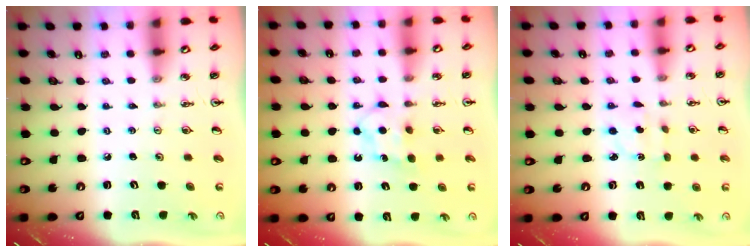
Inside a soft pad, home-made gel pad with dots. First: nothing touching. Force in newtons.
{"total": 6.4, "press": 6.3, "slide": 0.6}
{"total": 2.6, "press": 2.5, "slide": 0.6}